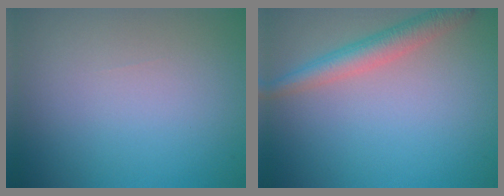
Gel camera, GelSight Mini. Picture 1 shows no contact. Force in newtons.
{"total": 3.3, "press": 3.3, "slide": 0.1}